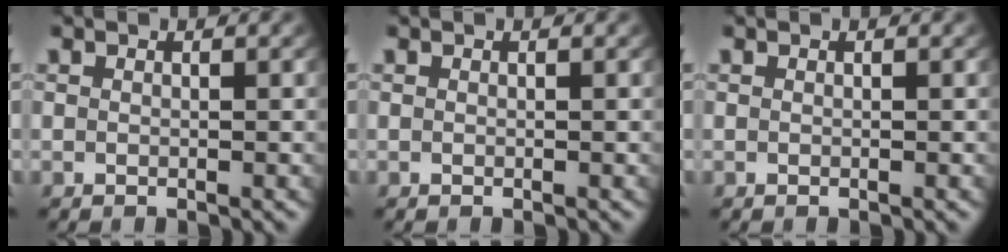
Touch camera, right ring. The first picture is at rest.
{"total": 0.0}
{"total": 0.0}